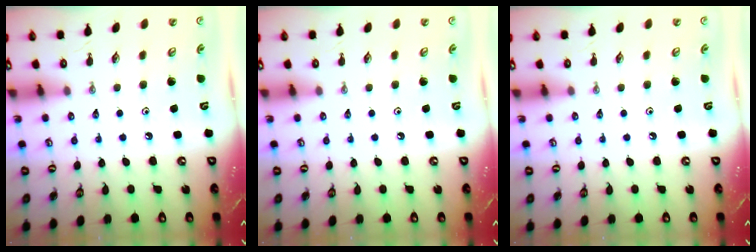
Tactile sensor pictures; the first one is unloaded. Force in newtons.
{"total": 0.0}
{"total": 0.0}